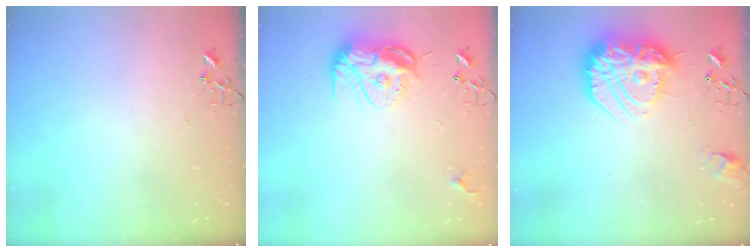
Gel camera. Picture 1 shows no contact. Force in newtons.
{"total": 12.4, "press": 12.4, "slide": 1.4}
{"total": 20.7, "press": 20.6, "slide": 1.5}